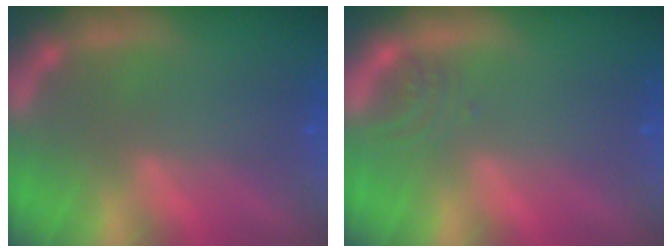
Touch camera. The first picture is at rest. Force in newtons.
{"total": 1.4}